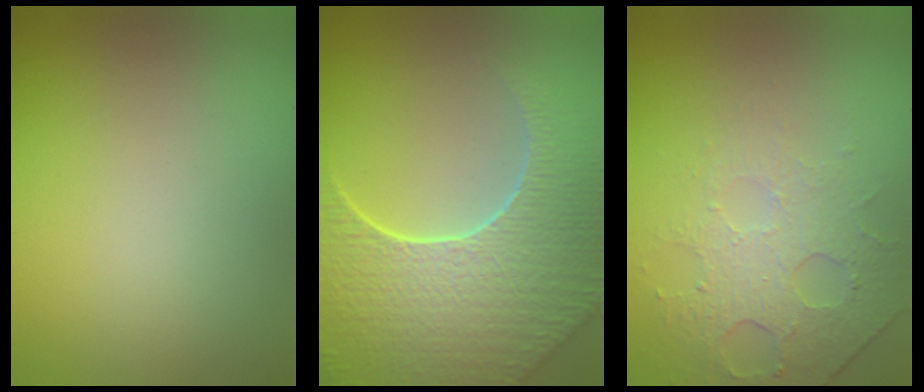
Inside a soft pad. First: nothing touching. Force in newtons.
{"total": 8.7, "press": 6.2, "slide": 6.2}
{"total": 4.6, "press": 3.0, "slide": 3.5}